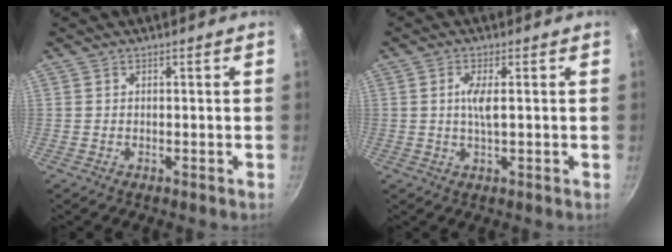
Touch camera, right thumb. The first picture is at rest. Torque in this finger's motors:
{"motor_torque": [1.36, 1.11, 0.66, -0.18, 0.17]}